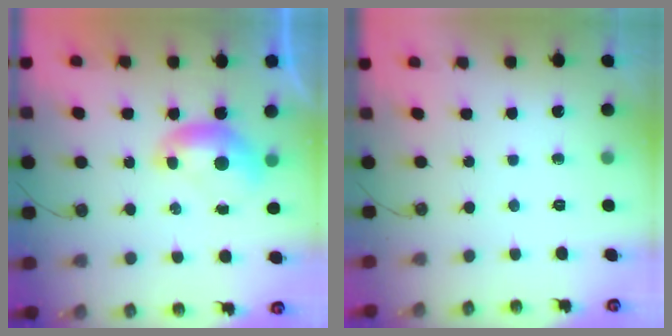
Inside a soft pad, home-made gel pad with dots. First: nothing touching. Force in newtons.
{"total": 0.0}